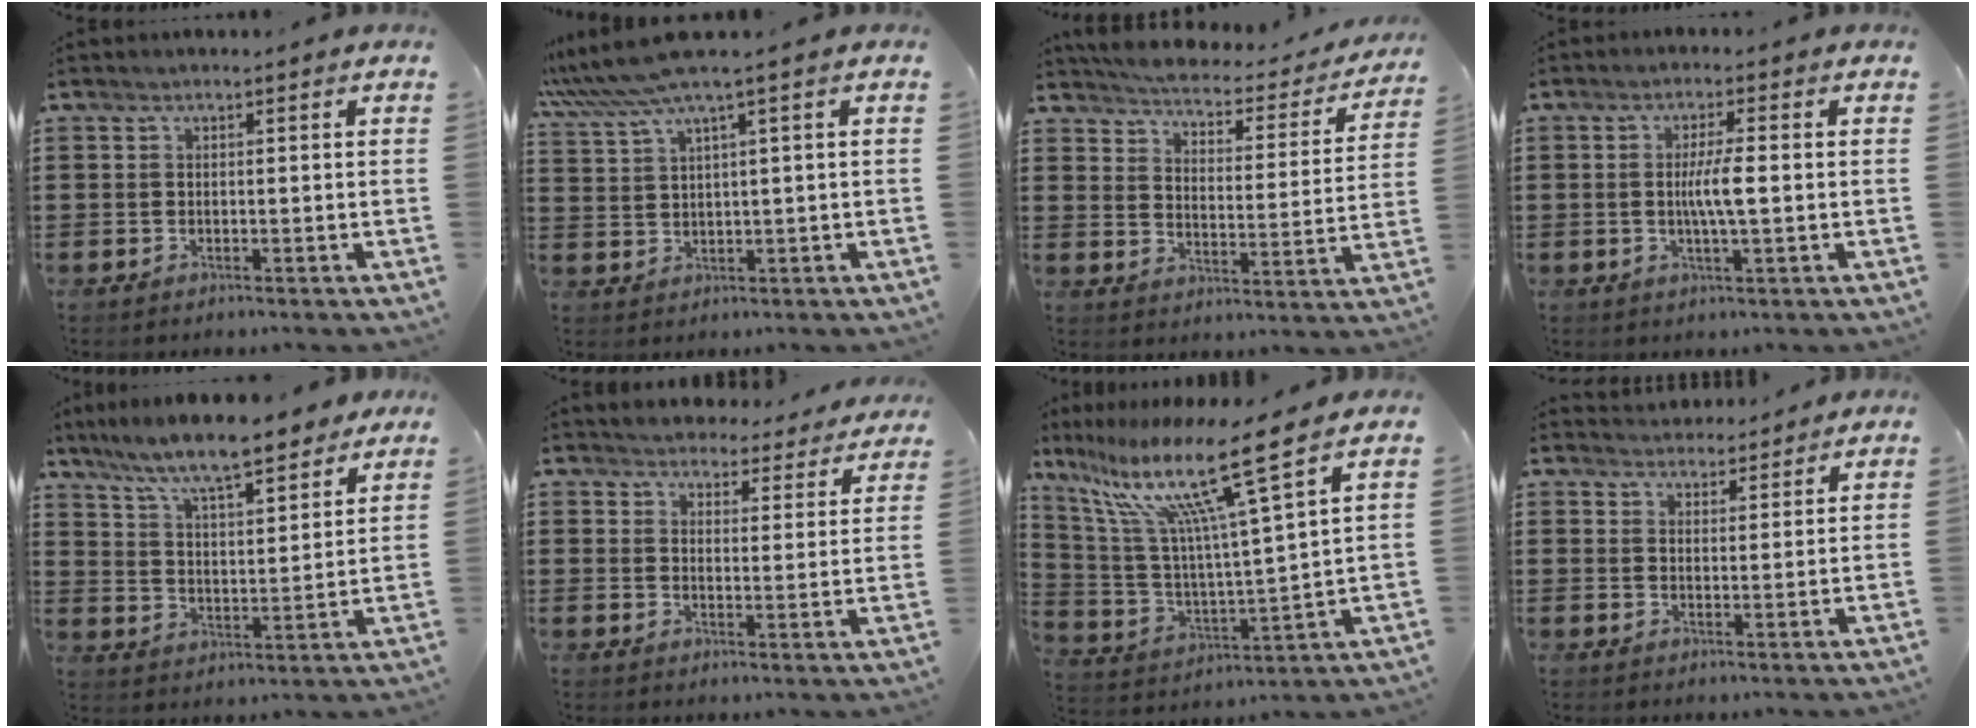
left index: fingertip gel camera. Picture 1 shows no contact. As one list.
[{"total": 5.6, "force": [3.3, -0.3, 4.4], "torque": [-0.103, -0.017, 0.055]}, {"total": 3.5, "force": [3.4, 0.3, 1.0], "torque": [-0.041, -0.028, 0.050]}, {"total": 4.4, "force": [-0.1, 0.5, 4.4], "torque": [-0.080, -0.001, -0.006]}, {"total": 8.7, "force": [7.5, 1.0, 4.2], "torque": [-0.111, -0.034, 0.129]}, {"total": 4.2, "force": [4.2, 0.3, -0.2], "torque": [-0.010, -0.031, 0.071]}, {"total": 15.3, "force": [10.3, 0.7, 11.2], "torque": [-0.246, -0.061, 0.161]}, {"total": 3.2, "force": [3.1, 0.8, -0.2], "torque": [-0.007, -0.007, 0.060]}]